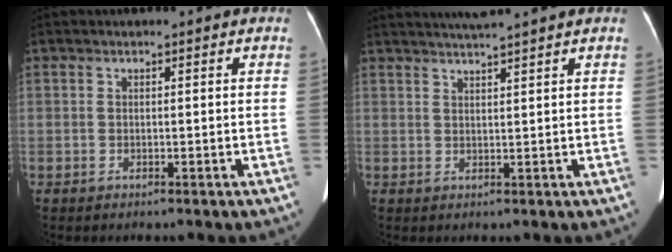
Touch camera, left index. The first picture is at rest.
{"total": 5.9, "force": [5.2, -1.2, 2.5], "torque": [-0.041, 0.004, 0.075]}